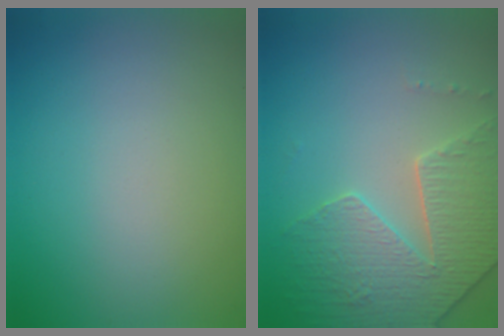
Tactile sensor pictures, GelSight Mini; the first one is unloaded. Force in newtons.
{"total": 4.0, "press": 3.9, "slide": 1.2}